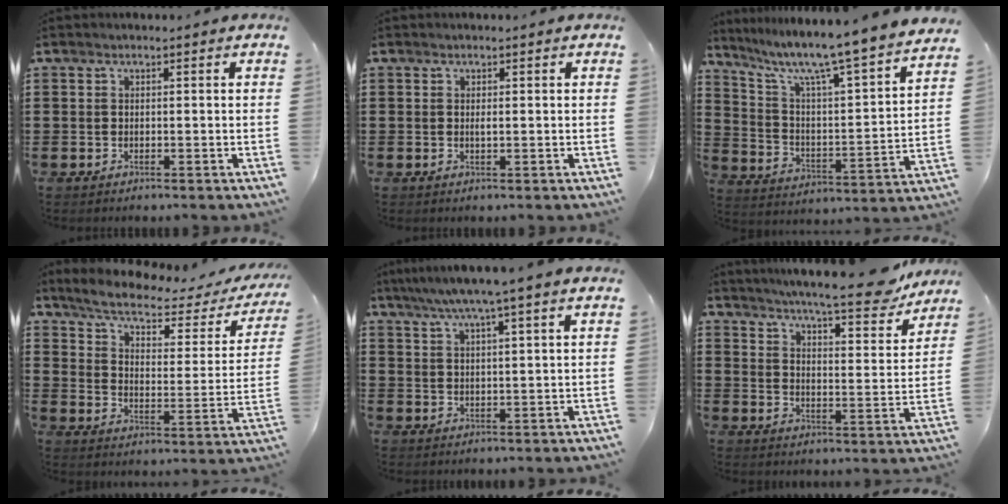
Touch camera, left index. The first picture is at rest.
{"total": 0.8, "force": [0.1, 0.2, 0.7], "torque": [-0.016, -0.003, 0.002]}
{"total": 8.4, "force": [7.1, -0.2, 4.4], "torque": [-0.116, -0.062, 0.110]}
{"total": 5.5, "force": [4.2, 1.1, 3.4], "torque": [-0.086, -0.023, 0.065]}
{"total": 5.4, "force": [4.4, -0.9, 3.1], "torque": [-0.072, -0.014, 0.075]}
{"total": 9.7, "force": [8.6, 0.3, 4.4], "torque": [-0.091, -0.055, 0.145]}